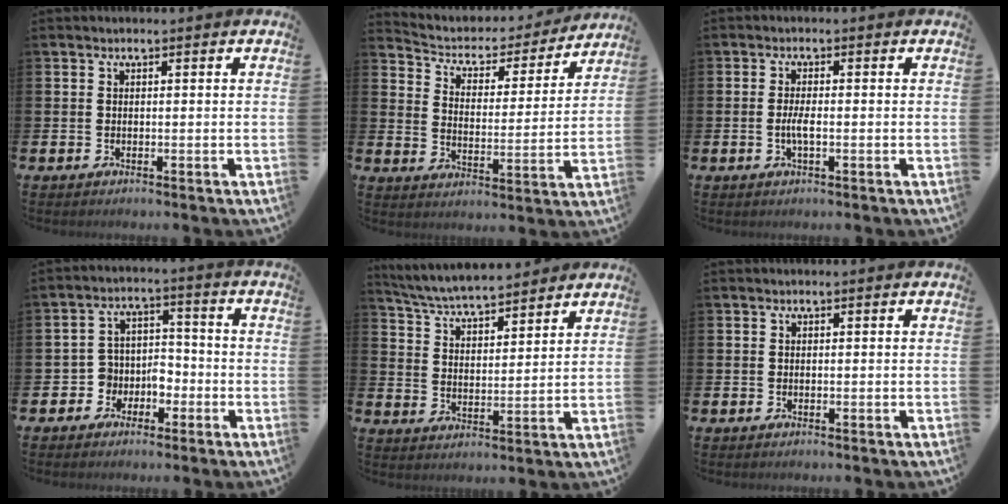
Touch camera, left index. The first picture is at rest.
{"total": 4.5, "force": [3.9, 2.0, 0.8], "torque": [-0.045, -0.035, 0.059]}
{"total": 2.2, "force": [-0.6, 0.5, 2.0], "torque": [-0.041, 0.001, -0.011]}
{"total": 4.0, "force": [-2.2, 3.4, 0.4], "torque": [-0.028, 0.002, -0.049]}
{"total": 5.8, "force": [5.6, 0.5, 1.0], "torque": [-0.047, -0.034, 0.100]}
{"total": 0.0}